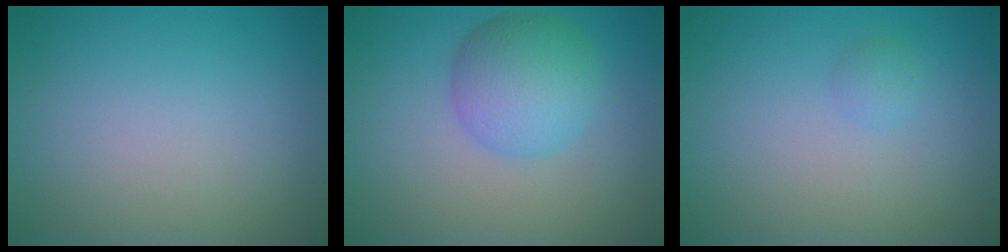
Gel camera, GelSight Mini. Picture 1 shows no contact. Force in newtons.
{"total": 4.7, "press": 4.7, "slide": 0.1}
{"total": 0.8, "press": 0.8, "slide": 0.1}